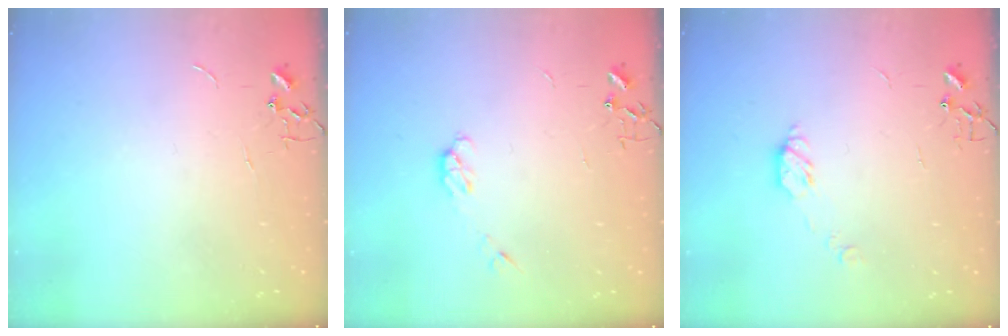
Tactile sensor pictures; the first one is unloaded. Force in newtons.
{"total": 3.7, "press": 3.7, "slide": 0.6}
{"total": 6.4, "press": 6.4, "slide": 0.6}